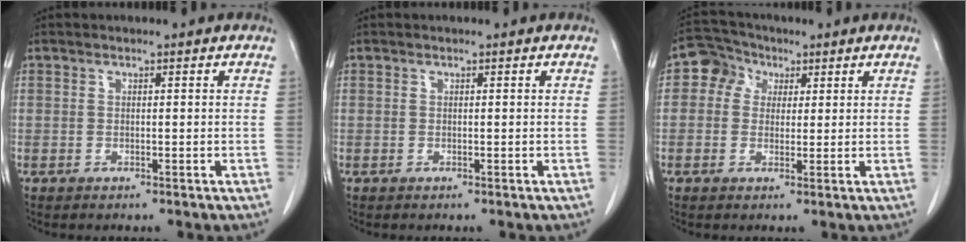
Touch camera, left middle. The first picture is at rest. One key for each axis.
{"total": 0.0}
{"total": 4.7, "fx": 1.5, "fy": 4.1, "fz": 1.6, "tx": -0.033, "ty": 0.024, "tz": 0.025}